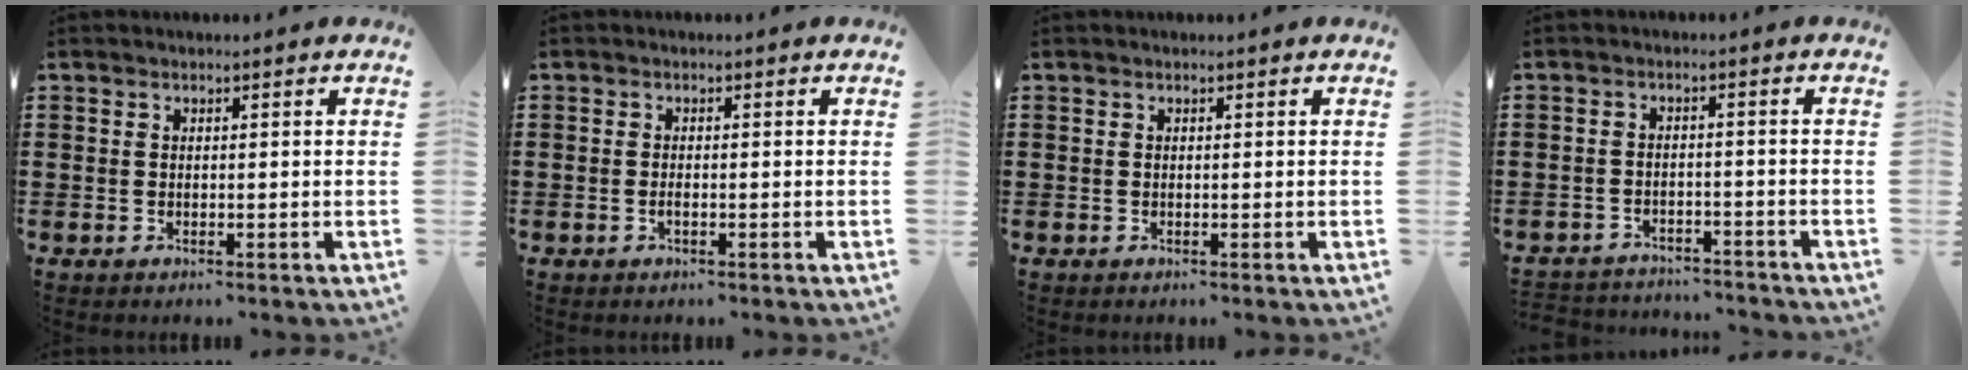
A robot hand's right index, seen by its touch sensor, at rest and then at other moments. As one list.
[{"total": 0.7, "force": [-0.4, 0.1, 0.6], "torque": [-0.012, -0.004, -0.006]}, {"total": 0.0}, {"total": 3.0, "force": [-2.9, 0.3, -0.1], "torque": [-0.006, -0.001, -0.064]}]